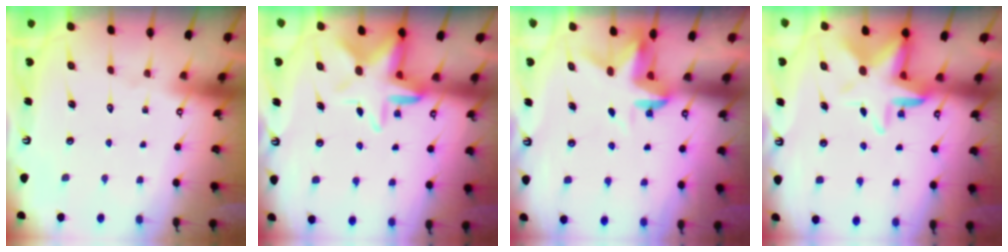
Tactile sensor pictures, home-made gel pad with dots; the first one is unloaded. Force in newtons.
{"total": 7.6, "press": 7.3, "slide": 2.0}
{"total": 3.6, "press": 3.6, "slide": 0.3}
{"total": 8.7, "press": 8.6, "slide": 1.5}